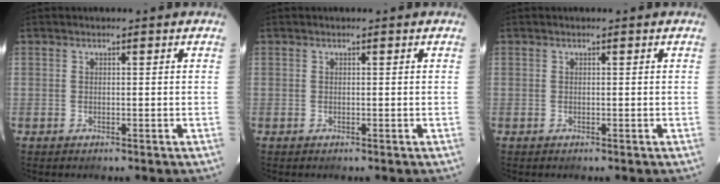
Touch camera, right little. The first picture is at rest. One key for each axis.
{"total": 0.0}
{"total": 0.0}